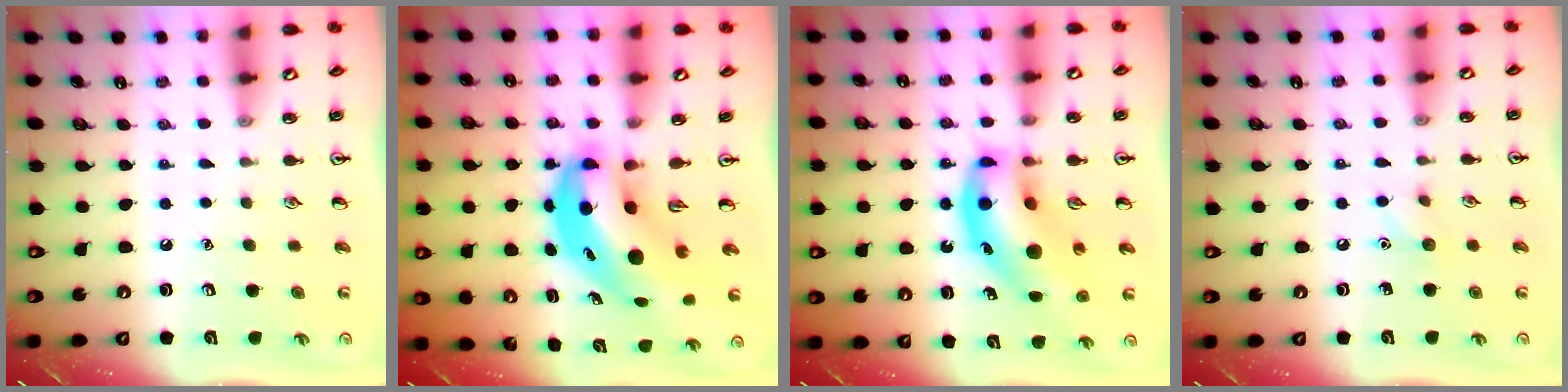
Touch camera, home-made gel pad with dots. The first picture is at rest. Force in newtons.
{"total": 8.8, "press": 8.4, "slide": 2.5}
{"total": 16.2, "press": 15.5, "slide": 4.7}
{"total": 5.0, "press": 4.7, "slide": 1.6}